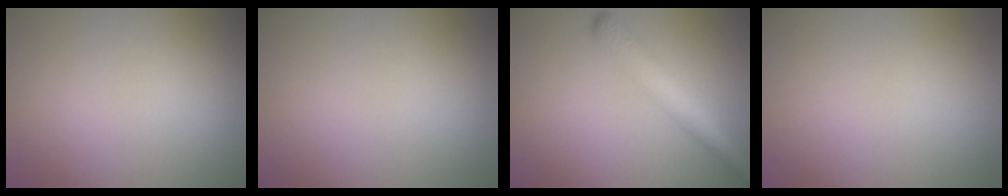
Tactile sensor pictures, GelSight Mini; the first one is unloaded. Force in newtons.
{"total": 0.0}
{"total": 3.6, "press": 3.6, "slide": 0.1}
{"total": 0.0}